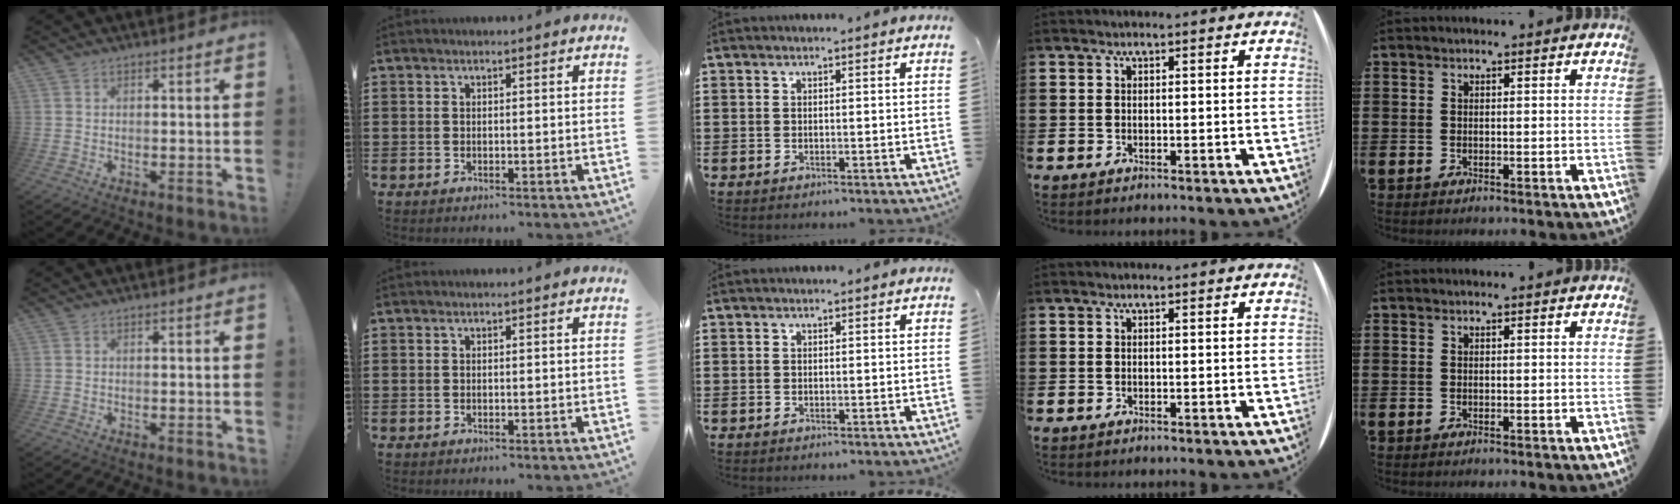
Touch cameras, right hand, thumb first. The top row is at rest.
{}